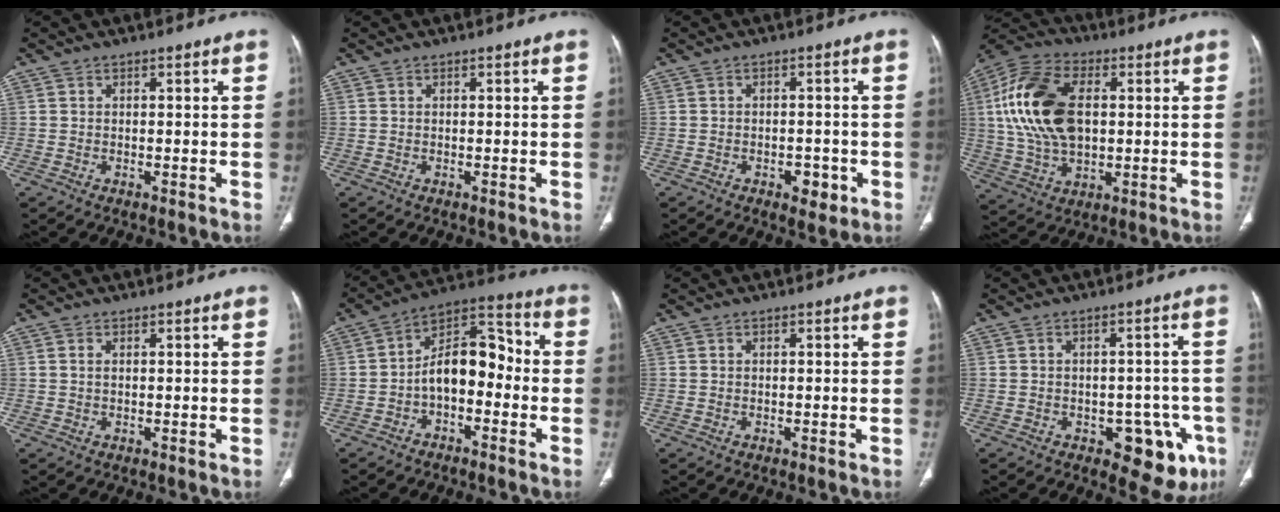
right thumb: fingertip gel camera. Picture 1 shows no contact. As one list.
[{"total": 0.0}, {"total": 3.9, "force": [-1.7, 2.4, 2.6], "torque": [-0.021, 0.007, -0.017]}, {"total": 19.3, "force": [2.6, 11.5, 15.3], "torque": [-0.304, 0.008, 0.049]}, {"total": 0.9, "force": [0.2, 0.5, 0.7], "torque": [-0.020, 0.004, 0.007]}, {"total": 11.8, "force": [-2.4, 7.1, 9.1], "torque": [-0.119, 0.052, -0.053]}, {"total": 0.0}, {"total": 10.3, "force": [-4.6, 5.7, 7.3], "torque": [-0.051, 0.020, -0.050]}]